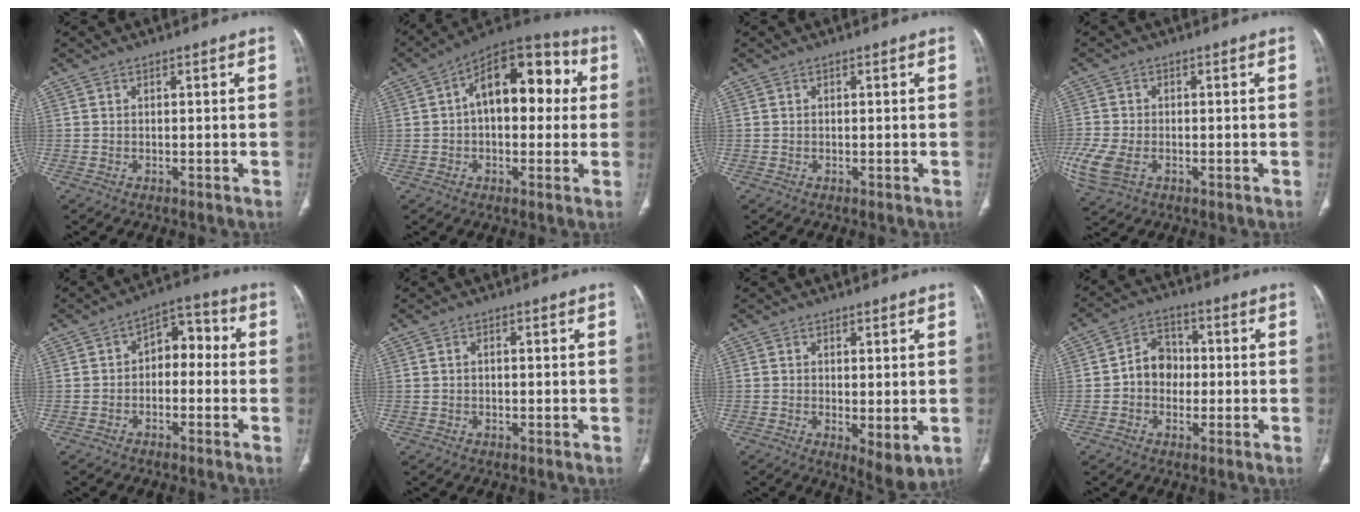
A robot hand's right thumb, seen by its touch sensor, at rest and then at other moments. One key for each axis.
{"total": 16.4, "fx": 2.5, "fy": 9.3, "fz": 13.3, "tx": -0.151, "ty": 0.041, "tz": 0.028}
{"total": 0.0}
{"total": 8.2, "fx": -2.7, "fy": 5.2, "fz": 5.8, "tx": -0.152, "ty": -0.007, "tz": -0.048}
{"total": 6.9, "fx": -0.7, "fy": 4.6, "fz": 5.0, "tx": -0.040, "ty": 0.037, "tz": -0.026}
{"total": 0.6, "fx": 0.0, "fy": 0.4, "fz": 0.4, "tx": -0.007, "ty": 0.000, "tz": -0.003}
{"total": 5.3, "fx": -0.8, "fy": 1.9, "fz": 4.8, "tx": -0.072, "ty": -0.022, "tz": -0.007}
{"total": 6.8, "fx": -0.6, "fy": 5.7, "fz": 3.7, "tx": -0.033, "ty": 0.022, "tz": -0.023}